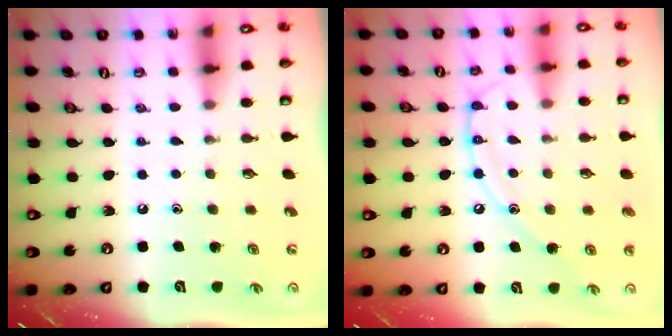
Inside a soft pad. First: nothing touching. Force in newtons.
{"total": 11.0, "press": 11.0, "slide": 0.9}